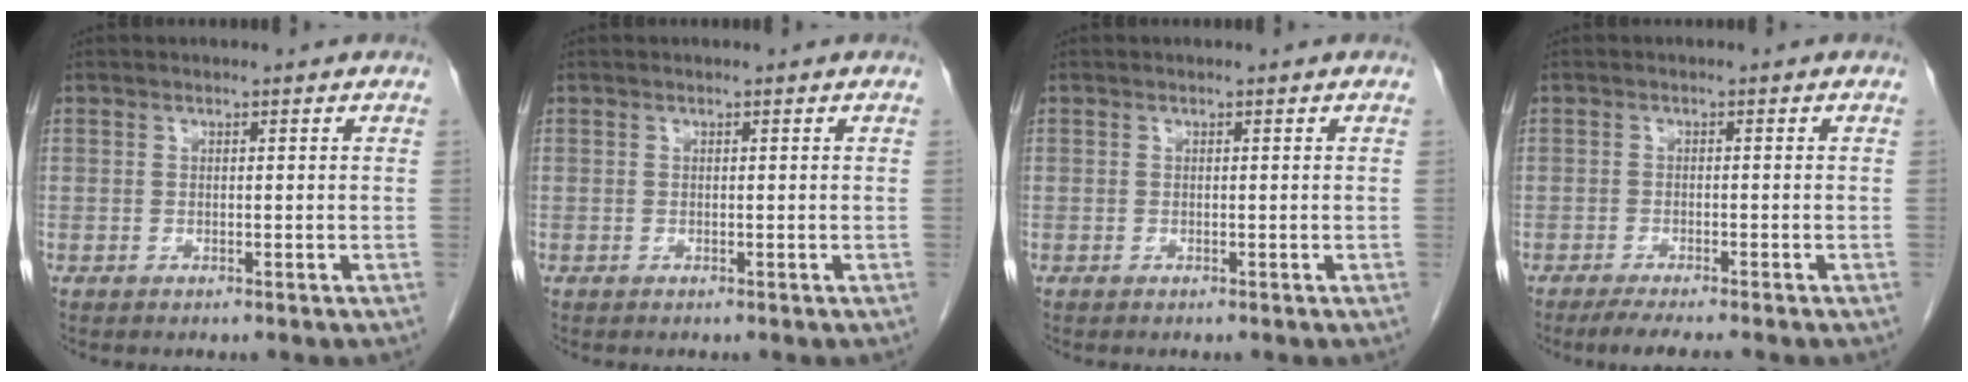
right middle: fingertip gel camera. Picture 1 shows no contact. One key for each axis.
{"total": 0.0}
{"total": 0.0}
{"total": 4.8, "fx": -3.9, "fy": 0.1, "fz": 2.7, "tx": -0.038, "ty": -0.010, "tz": -0.062}